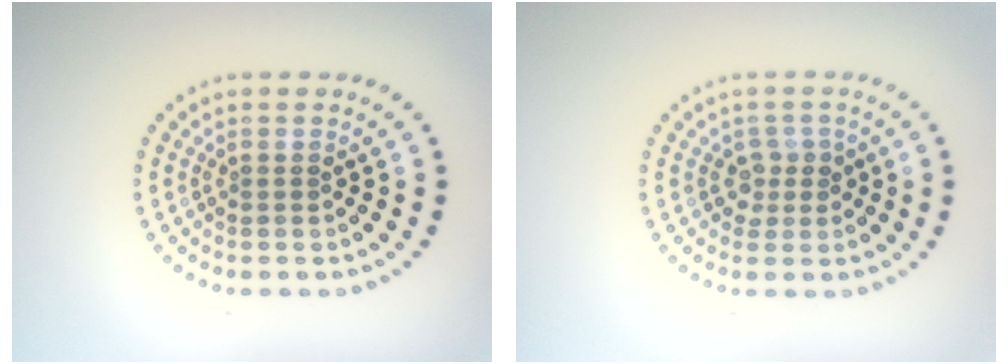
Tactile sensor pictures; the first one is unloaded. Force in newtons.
{"total": 1.9, "press": 1.5, "slide": 1.1}